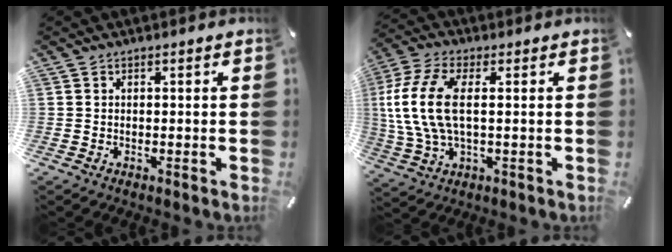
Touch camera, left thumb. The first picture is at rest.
{"total": 13.1, "force": [1.4, 6.3, 11.4], "torque": [-0.256, -0.010, 0.024]}